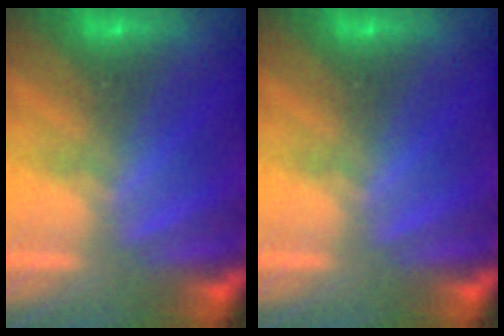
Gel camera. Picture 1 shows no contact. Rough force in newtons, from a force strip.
{"total": 0.0}